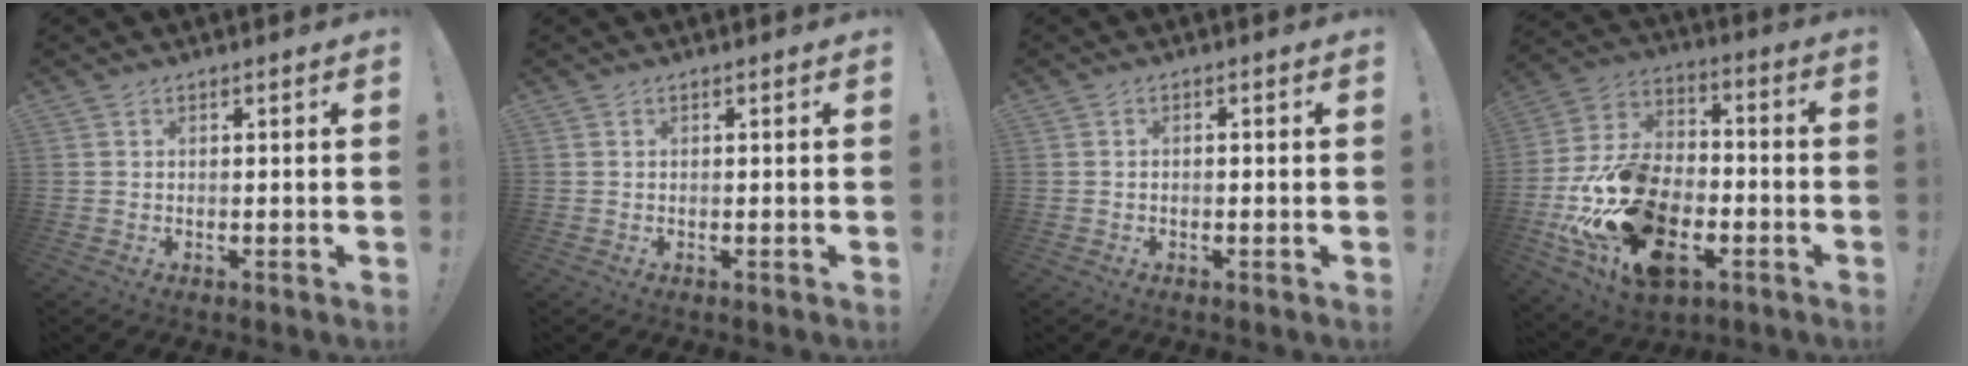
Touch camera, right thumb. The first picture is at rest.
{"total": 0.0}
{"total": 1.0, "force": [-0.7, 0.3, 0.5], "torque": [-0.009, 0.003, -0.014]}
{"total": 25.0, "force": [-9.0, 15.2, 17.7], "torque": [-0.338, 0.053, -0.141]}